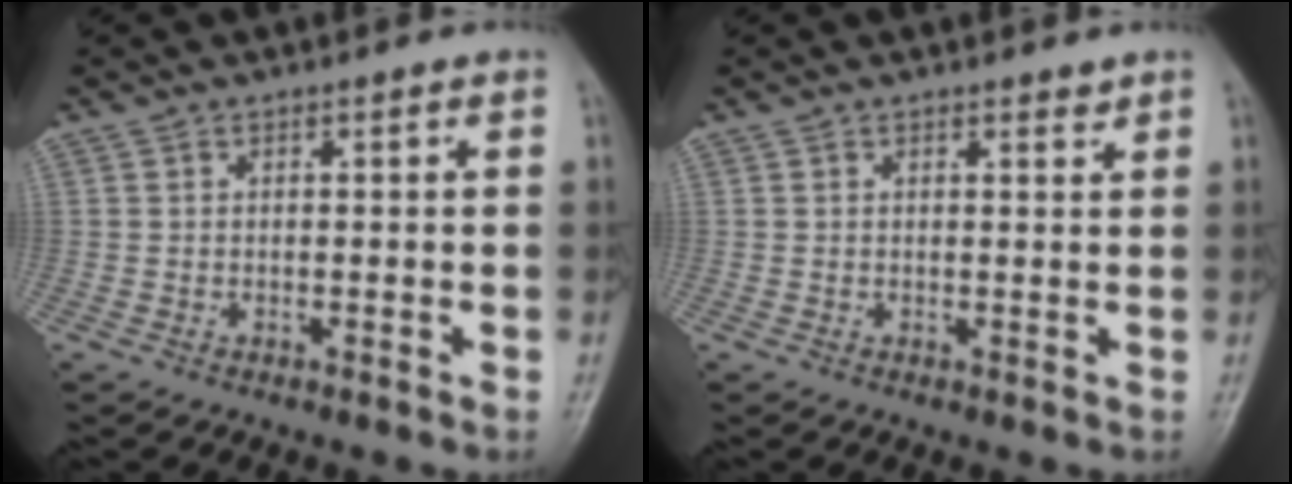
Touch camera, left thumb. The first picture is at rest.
{"total": 1.4, "force": [1.1, 0.5, 0.7], "torque": [-0.006, -0.007, 0.014]}